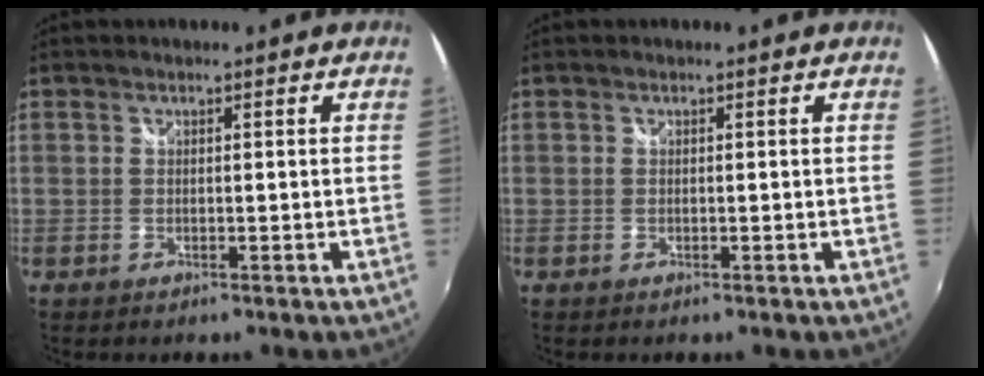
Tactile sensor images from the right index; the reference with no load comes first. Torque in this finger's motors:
{"motor_torque": [0.00, 0.00, 0.00, 0.00]}